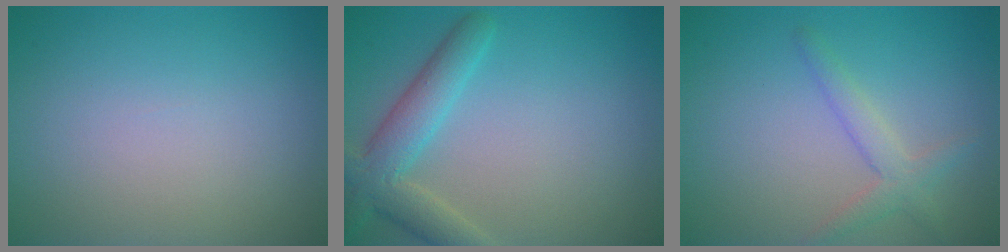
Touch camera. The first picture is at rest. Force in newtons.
{"total": 4.5, "press": 4.5, "slide": 0.4}
{"total": 2.2, "press": 2.2, "slide": 0.1}